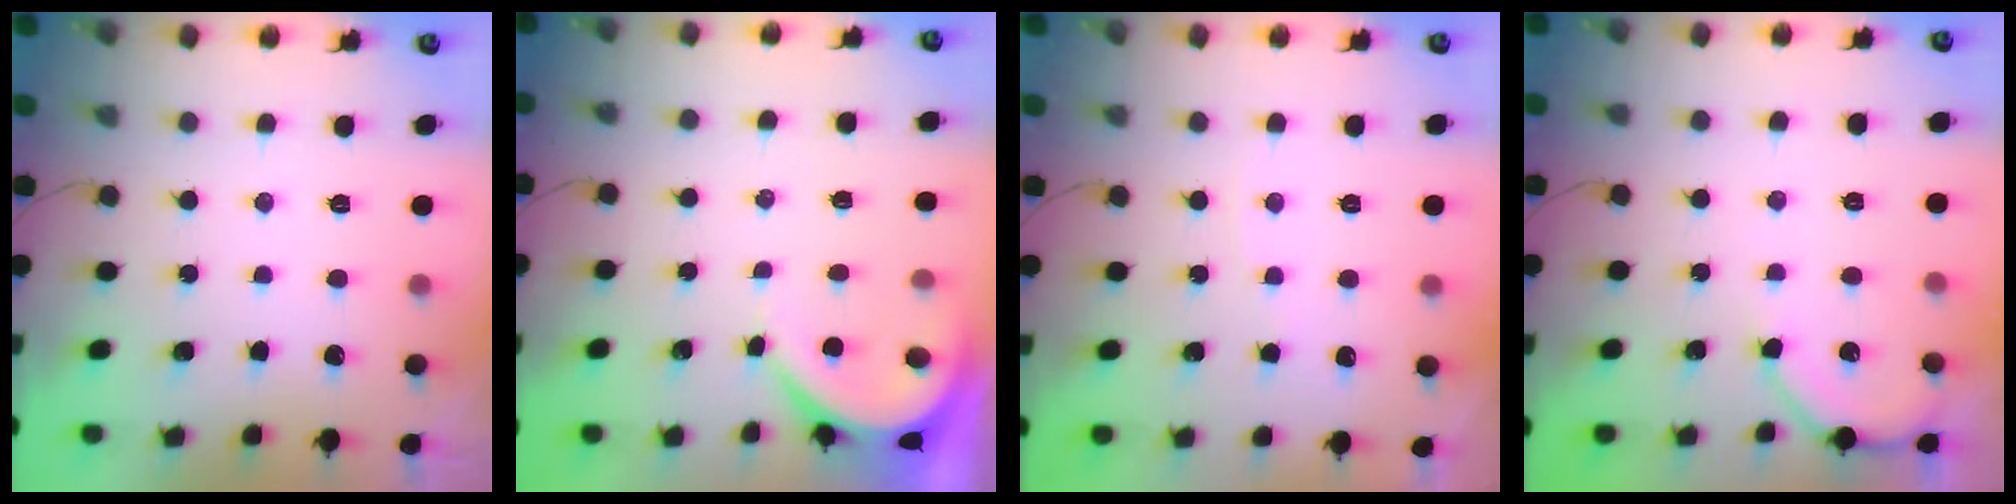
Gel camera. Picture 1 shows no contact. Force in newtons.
{"total": 3.4, "press": 3.4, "slide": 0.5}
{"total": 1.5, "press": 1.4, "slide": 0.3}
{"total": 4.6, "press": 4.5, "slide": 0.7}